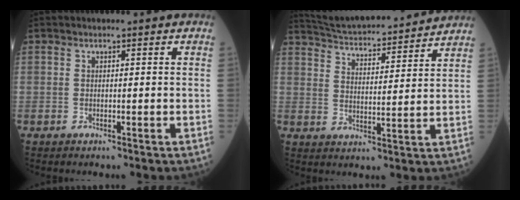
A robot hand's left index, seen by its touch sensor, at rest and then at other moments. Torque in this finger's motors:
{"motor_torque": [0.58, -0.91, -0.08, -0.01]}